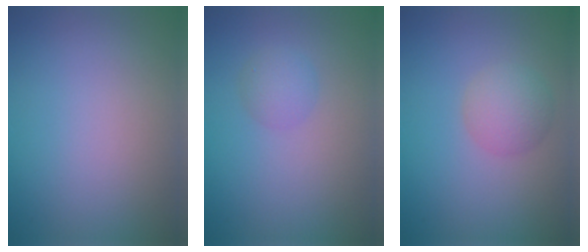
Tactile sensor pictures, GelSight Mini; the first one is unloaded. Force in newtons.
{"total": 1.8, "press": 1.8, "slide": 0.0}
{"total": 2.9, "press": 2.9, "slide": 0.1}